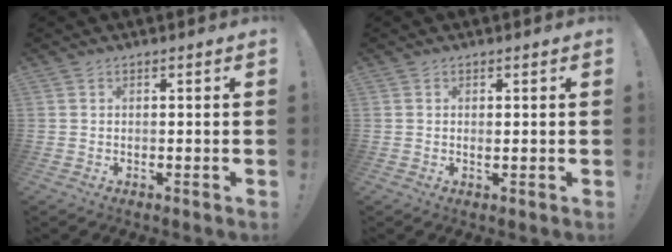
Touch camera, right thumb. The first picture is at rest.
{"total": 0.7, "force": [0.3, 0.3, 0.5], "torque": [-0.009, 0.000, 0.004]}